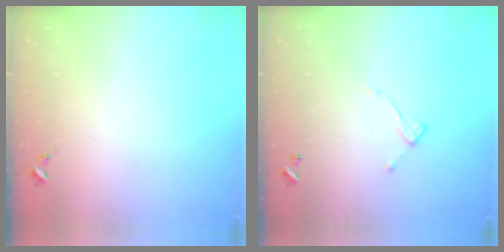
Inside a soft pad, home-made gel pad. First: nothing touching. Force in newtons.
{"total": 7.5, "press": 7.4, "slide": 0.4}